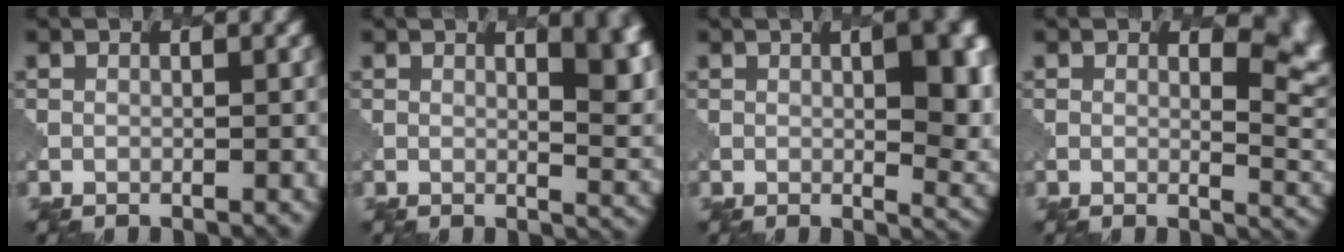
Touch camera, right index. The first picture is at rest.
{"total": 8.3, "force": [2.6, 4.0, 6.8], "torque": [-0.031, 0.002, 0.035]}
{"total": 8.7, "force": [1.6, 3.2, 7.9], "torque": [-0.073, 0.002, 0.020]}
{"total": 5.7, "force": [1.9, 3.2, 4.3], "torque": [-0.041, -0.014, 0.033]}